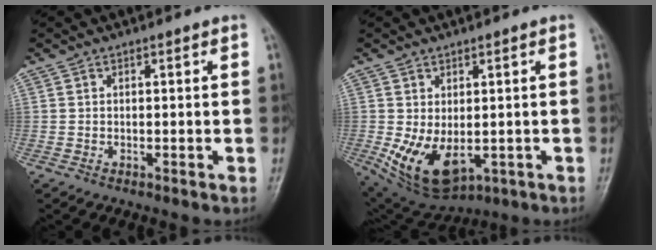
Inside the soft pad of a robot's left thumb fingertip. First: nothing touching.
{"total": 10.6, "force": [-1.8, 6.1, 8.5], "torque": [-0.141, -0.008, -0.006]}